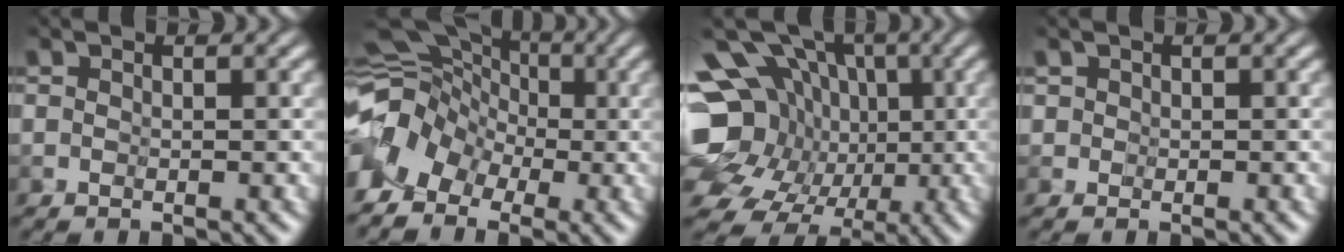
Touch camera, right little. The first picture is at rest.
{"total": 4.9, "force": [-2.5, 3.6, 2.1], "torque": [-0.035, 0.003, -0.052]}
{"total": 12.0, "force": [-0.6, 10.0, 6.5], "torque": [-0.133, -0.009, -0.012]}
{"total": 0.6, "force": [0.0, 0.6, -0.1], "torque": [-0.001, 0.007, -0.003]}